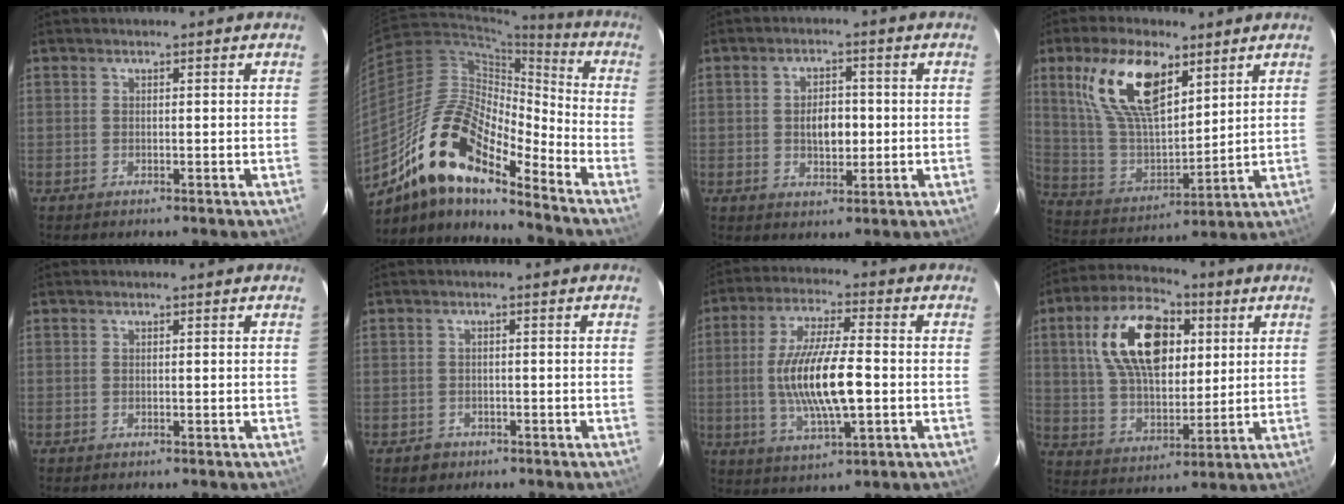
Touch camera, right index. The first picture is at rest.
{"total": 18.2, "force": [-12.7, 5.7, 11.7], "torque": [-0.201, -0.002, -0.253]}
{"total": 5.5, "force": [-0.3, 3.3, 4.4], "torque": [-0.077, 0.005, 0.000]}
{"total": 18.0, "force": [9.2, 8.3, 13.0], "torque": [-0.255, 0.013, 0.189]}
{"total": 0.0}
{"total": 2.5, "force": [-1.3, 2.1, 0.4], "torque": [-0.013, 0.003, -0.015]}
{"total": 14.3, "force": [-1.5, 3.7, 13.7], "torque": [-0.266, -0.006, -0.024]}
{"total": 18.9, "force": [5.8, 10.8, 14.3], "torque": [-0.266, 0.030, 0.110]}